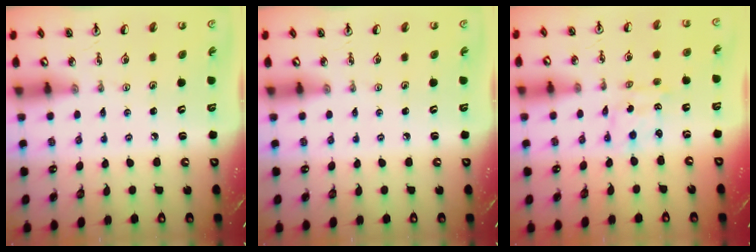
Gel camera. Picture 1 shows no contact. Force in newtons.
{"total": 0.0}
{"total": 0.9, "press": 0.9, "slide": 0.1}